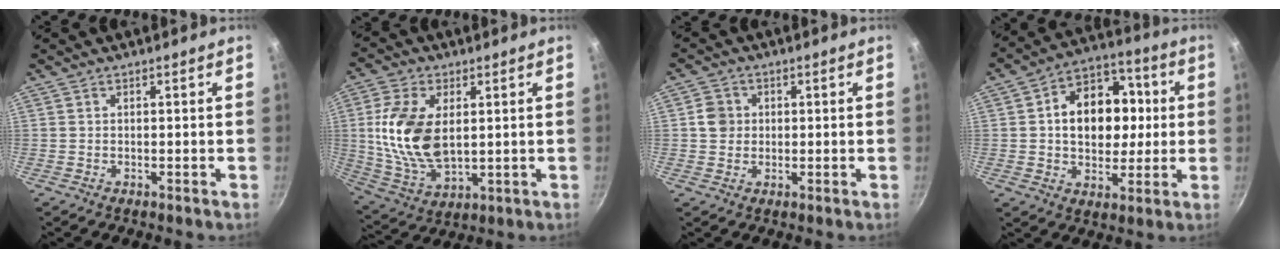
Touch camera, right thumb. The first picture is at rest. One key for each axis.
{"total": 15.3, "fx": 2.3, "fy": 8.9, "fz": 12.3, "tx": -0.229, "ty": -0.014, "tz": 0.052}
{"total": 3.9, "fx": 0.3, "fy": 3.6, "fz": 1.3, "tx": -0.002, "ty": 0.007, "tz": 0.000}
{"total": 16.2, "fx": 1.6, "fy": 12.0, "fz": 10.8, "tx": -0.119, "ty": 0.025, "tz": 0.017}